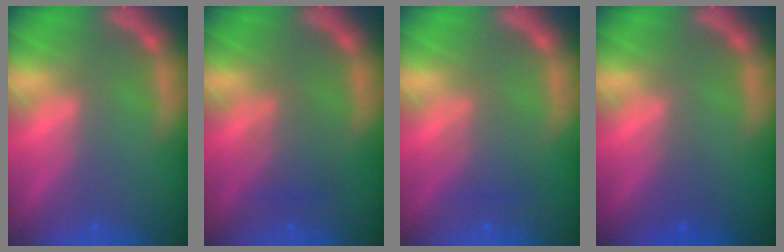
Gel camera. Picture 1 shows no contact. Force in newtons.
{"total": 2.5}
{"total": 2.5}
{"total": 0.9}